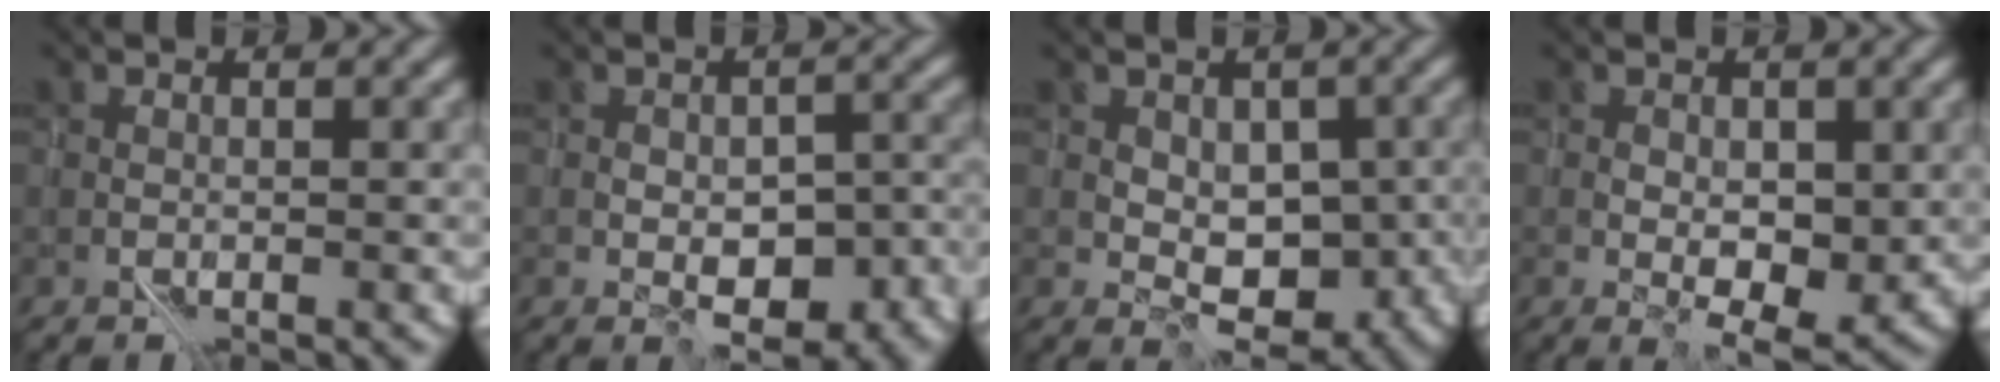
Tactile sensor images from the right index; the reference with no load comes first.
{"total": 6.1, "force": [-1.8, 3.4, 4.7], "torque": [-0.060, -0.010, -0.018]}
{"total": 4.9, "force": [0.2, 3.2, 3.7], "torque": [-0.040, 0.000, 0.008]}
{"total": 2.7, "force": [0.3, 1.4, 2.3], "torque": [-0.037, -0.004, 0.010]}